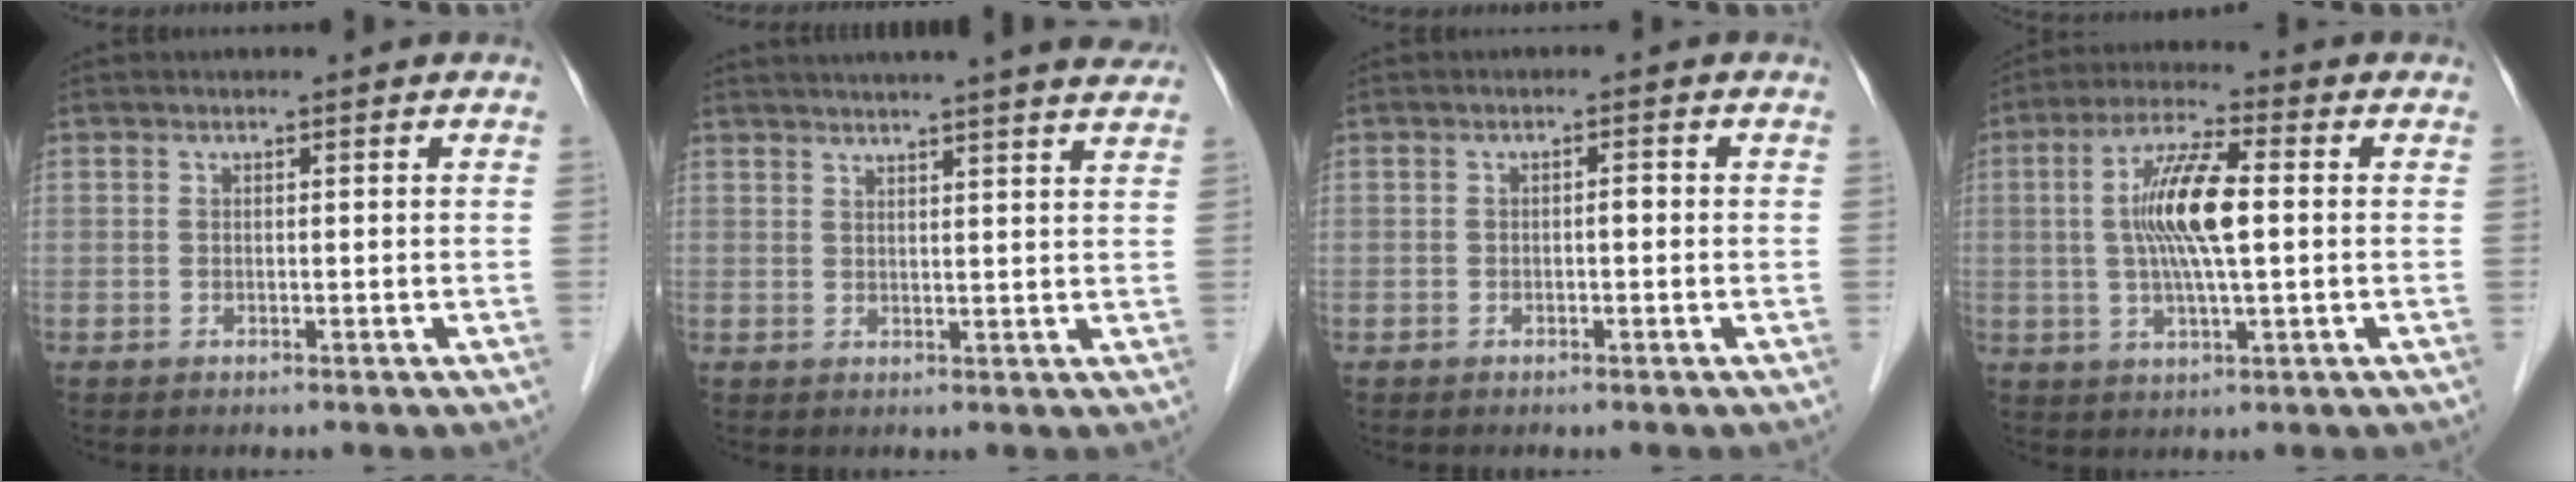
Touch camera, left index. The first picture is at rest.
{"total": 16.8, "force": [15.2, 0.0, 7.3], "torque": [-0.112, 0.008, 0.183]}
{"total": 1.0, "force": [-0.2, 0.4, 0.9], "torque": [-0.016, 0.004, -0.006]}
{"total": 10.0, "force": [0.7, 1.6, 9.9], "torque": [-0.200, 0.007, 0.008]}